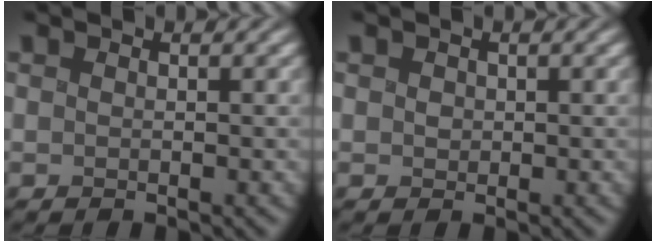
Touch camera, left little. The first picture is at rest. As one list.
[{"total": 0.7, "force": [0.0, 0.7, 0.2], "torque": [-0.002, 0.001, 0.000]}]